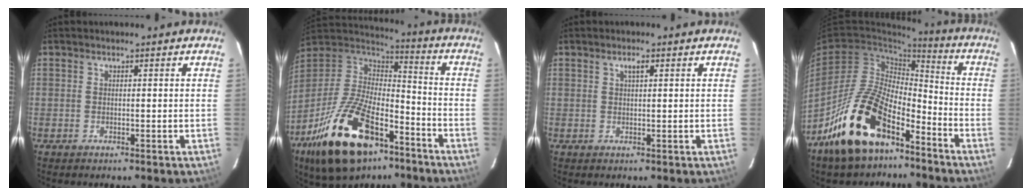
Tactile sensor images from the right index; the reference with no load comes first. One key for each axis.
{"total": 25.4, "fx": -14.4, "fy": 12.4, "fz": 16.9, "tx": -0.344, "ty": -0.016, "tz": -0.239}
{"total": 1.4, "fx": 0.7, "fy": 0.4, "fz": 1.2, "tx": -0.020, "ty": 0.005, "tz": 0.011}
{"total": 18.4, "fx": -11.9, "fy": 8.5, "fz": 11.1, "tx": -0.212, "ty": 0.017, "tz": -0.205}